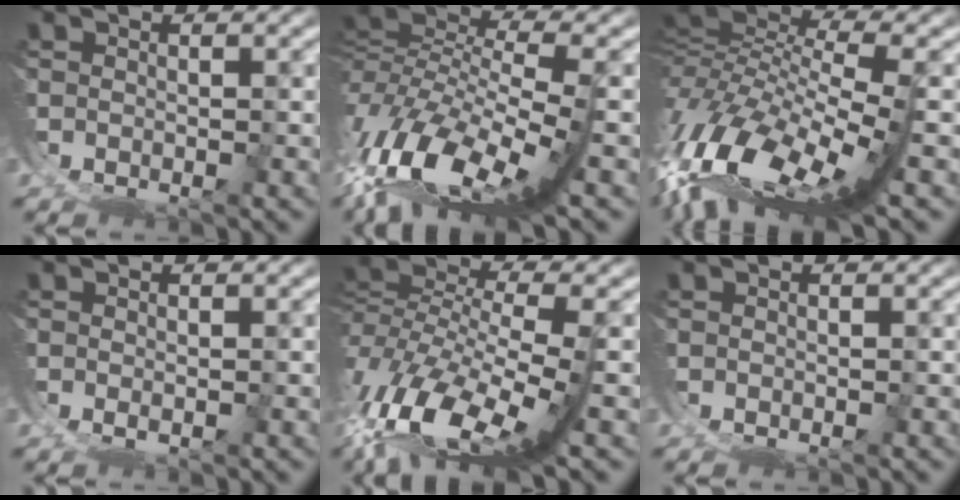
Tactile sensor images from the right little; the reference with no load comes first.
{"total": 10.5, "force": [1.6, 5.4, 8.8], "torque": [-0.180, -0.015, 0.034]}
{"total": 13.9, "force": [0.7, 7.5, 11.7], "torque": [-0.228, -0.024, 0.027]}
{"total": 2.2, "force": [1.5, -1.6, -0.1], "torque": [0.006, 0.004, 0.025]}
{"total": 8.2, "force": [1.3, 4.0, 7.1], "torque": [-0.164, -0.022, 0.030]}
{"total": 0.0}